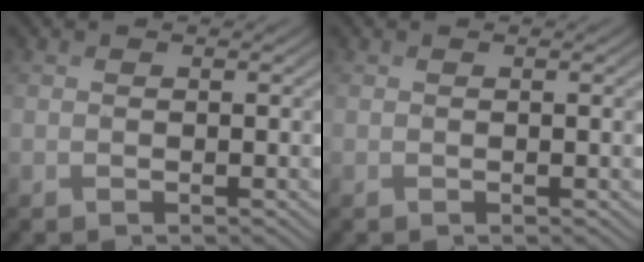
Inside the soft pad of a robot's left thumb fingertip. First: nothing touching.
{"total": 0.8, "force": [0.1, 0.1, 0.8], "torque": [-0.012, 0.001, 0.001]}